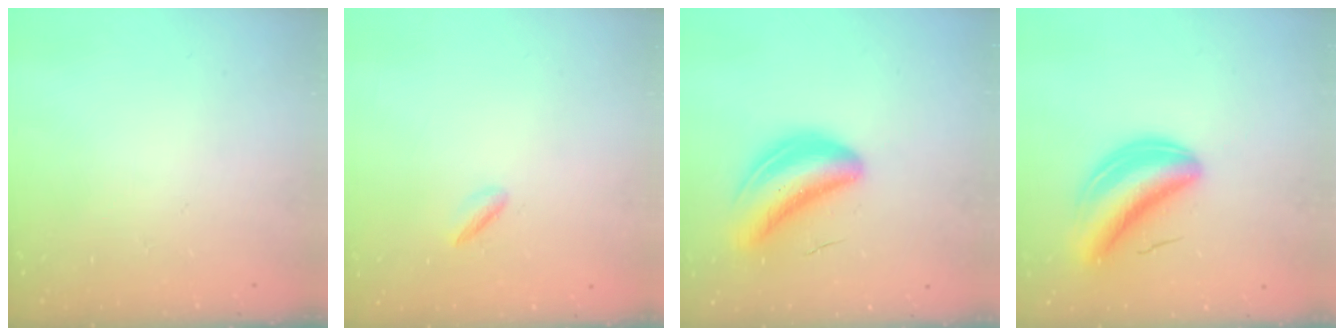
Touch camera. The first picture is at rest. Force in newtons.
{"total": 2.0, "press": 2.0, "slide": 0.4}
{"total": 8.9, "press": 8.5, "slide": 2.4}
{"total": 8.1, "press": 7.6, "slide": 2.7}